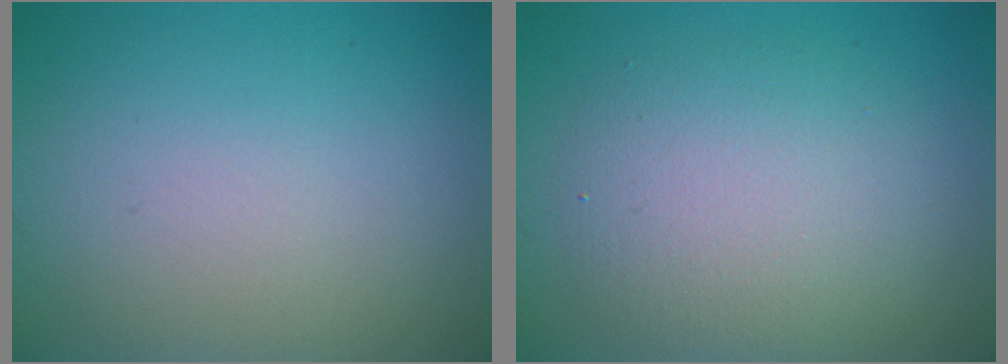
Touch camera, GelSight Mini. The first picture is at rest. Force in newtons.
{"total": 5.1, "press": 5.1, "slide": 0.5}